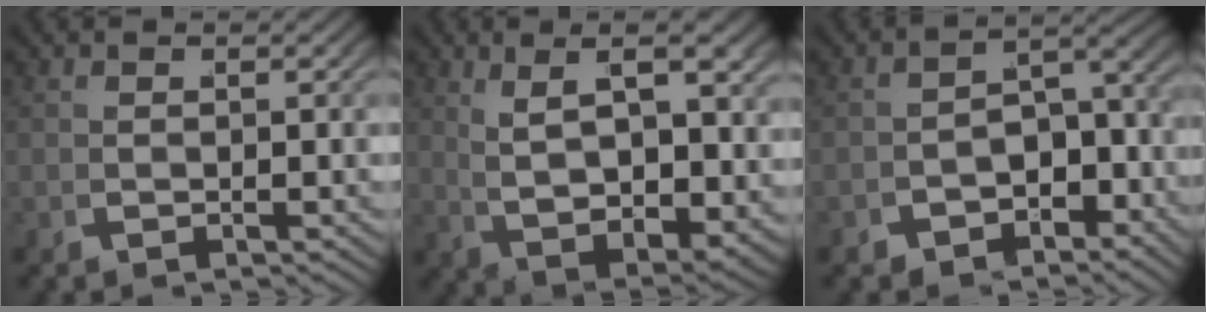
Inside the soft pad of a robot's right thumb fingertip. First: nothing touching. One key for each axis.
{"total": 8.6, "fx": 2.2, "fy": 4.2, "fz": 7.1, "tx": -0.121, "ty": -0.009, "tz": 0.057}
{"total": 4.6, "fx": -2.3, "fy": 2.8, "fz": 2.9, "tx": -0.042, "ty": -0.012, "tz": -0.031}